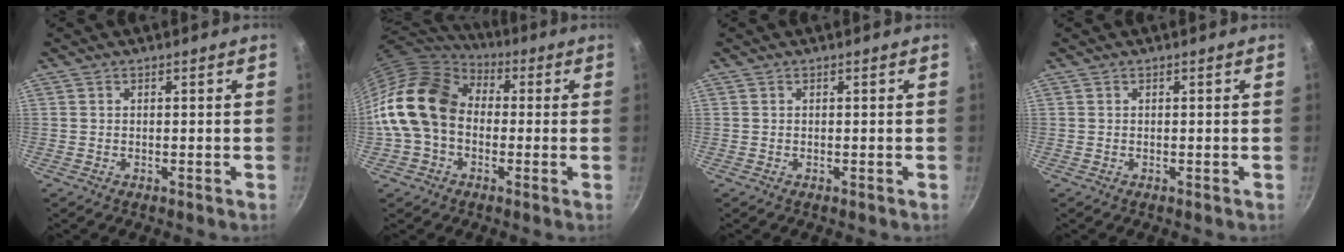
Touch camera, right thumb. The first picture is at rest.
{"total": 16.9, "force": [-0.3, 12.6, 11.3], "torque": [-0.190, 0.039, -0.020]}
{"total": 0.0}
{"total": 0.0}